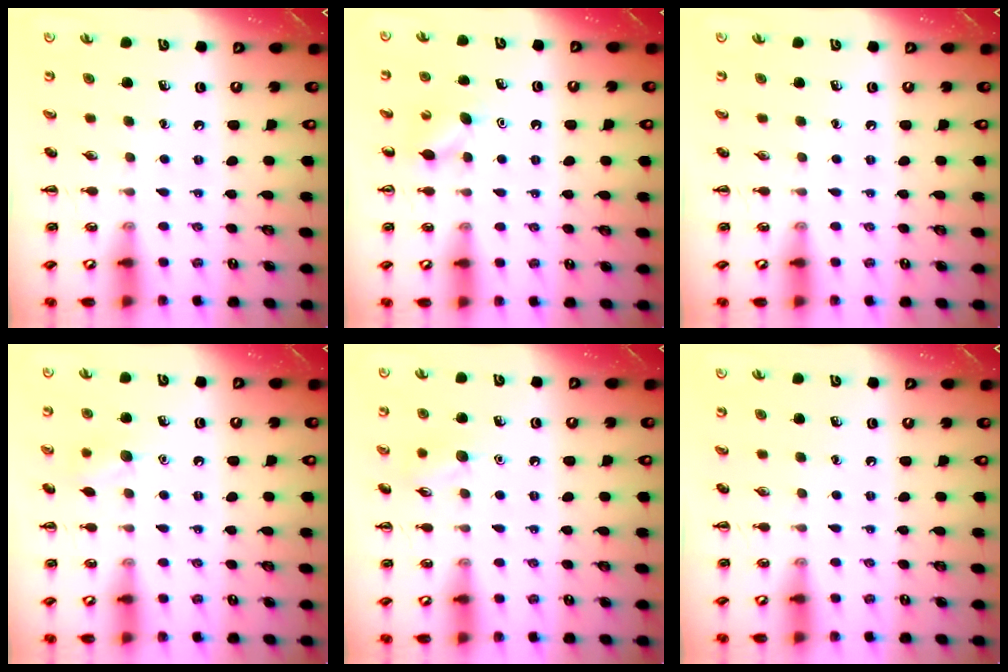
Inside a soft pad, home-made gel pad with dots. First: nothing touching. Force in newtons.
{"total": 4.7, "press": 4.4, "slide": 1.5}
{"total": 0.0}
{"total": 6.7, "press": 6.6, "slide": 1.4}
{"total": 7.1, "press": 7.0, "slide": 1.4}
{"total": 0.0}